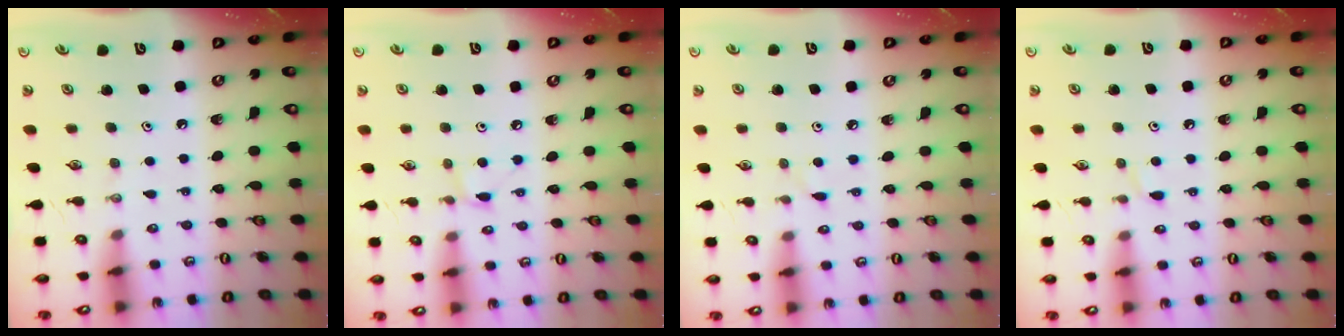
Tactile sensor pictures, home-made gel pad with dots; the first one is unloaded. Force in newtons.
{"total": 5.0, "press": 5.0, "slide": 0.6}
{"total": 2.6, "press": 2.6, "slide": 0.3}
{"total": 3.2, "press": 3.2, "slide": 0.4}